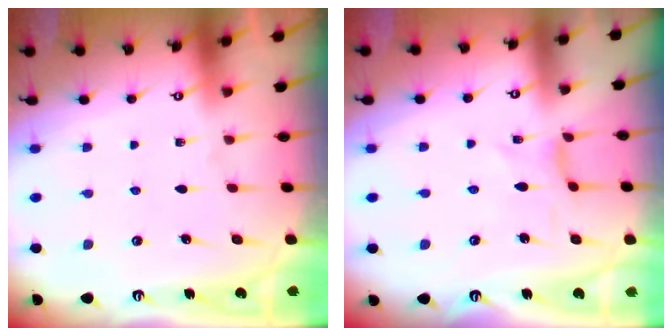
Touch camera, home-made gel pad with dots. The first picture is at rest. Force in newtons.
{"total": 0.6, "press": 0.5, "slide": 0.3}